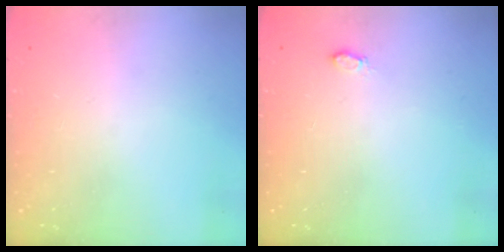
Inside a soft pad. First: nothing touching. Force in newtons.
{"total": 3.5, "press": 3.5, "slide": 0.5}